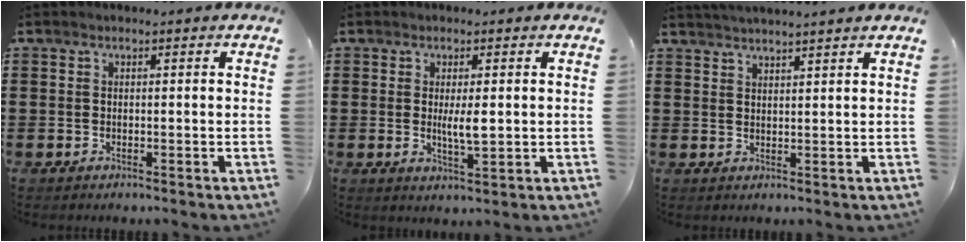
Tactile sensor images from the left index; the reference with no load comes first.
{"total": 4.0, "force": [0.3, 0.9, 3.9], "torque": [-0.063, -0.005, 0.003]}
{"total": 2.4, "force": [2.3, -0.6, 0.2], "torque": [-0.007, -0.006, 0.044]}